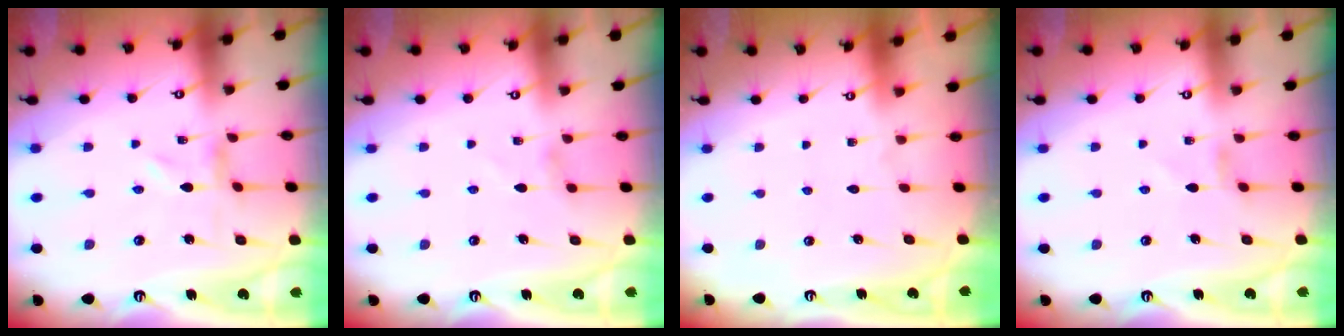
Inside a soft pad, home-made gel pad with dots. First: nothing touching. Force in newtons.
{"total": 3.0, "press": 3.0, "slide": 0.4}
{"total": 1.6, "press": 1.6, "slide": 0.1}
{"total": 2.6, "press": 2.6, "slide": 0.3}